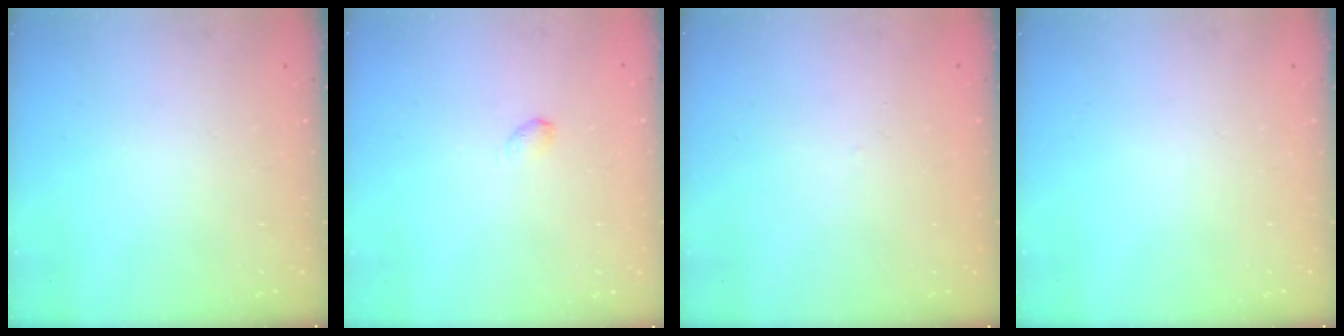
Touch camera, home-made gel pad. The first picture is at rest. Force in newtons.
{"total": 2.8, "press": 2.7, "slide": 0.5}
{"total": 1.6, "press": 1.6, "slide": 0.3}
{"total": 0.0}